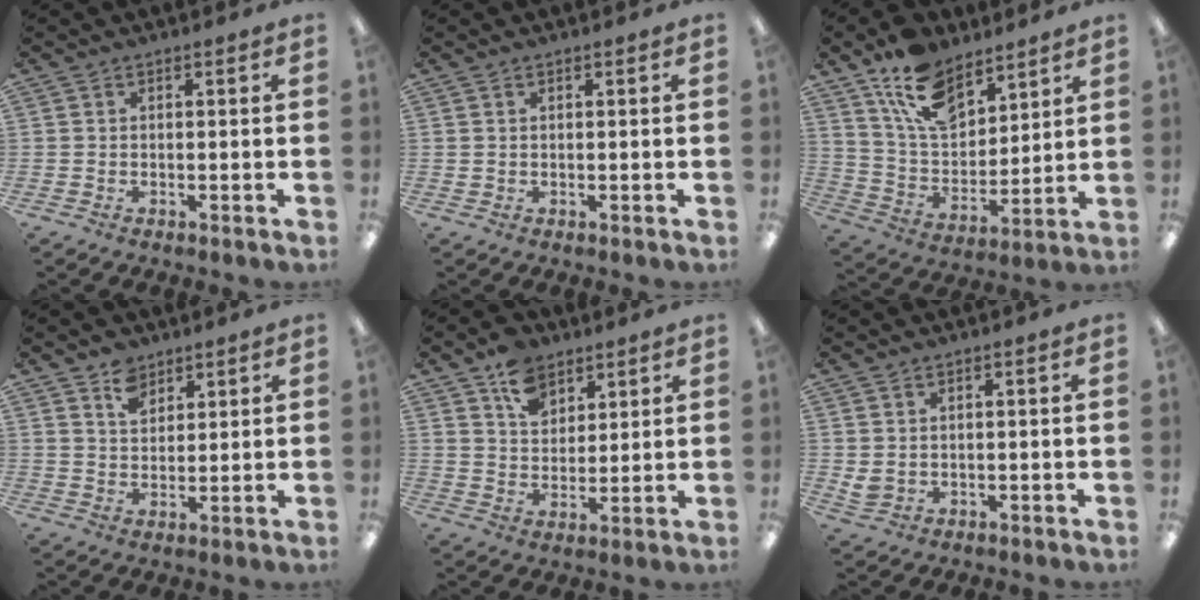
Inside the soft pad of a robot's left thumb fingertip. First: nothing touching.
{"total": 0.7, "force": [0.6, 0.3, -0.1], "torque": [0.001, 0.004, 0.010]}
{"total": 14.8, "force": [10.3, 7.9, 7.0], "torque": [-0.137, -0.043, 0.195]}
{"total": 6.2, "force": [4.7, 3.6, 1.5], "torque": [-0.022, -0.016, 0.086]}
{"total": 9.6, "force": [6.7, 6.3, 2.9], "torque": [-0.046, -0.028, 0.123]}
{"total": 2.2, "force": [1.2, 1.6, 0.9], "torque": [-0.019, 0.003, 0.023]}